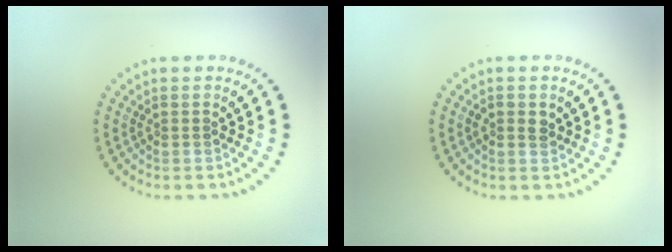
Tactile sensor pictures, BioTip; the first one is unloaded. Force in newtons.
{"total": 1.2, "press": 1.2, "slide": 0.0}